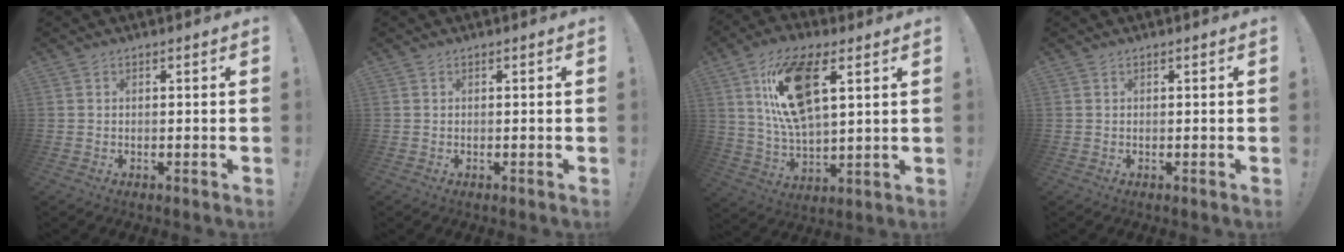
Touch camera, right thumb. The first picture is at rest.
{"total": 0.0}
{"total": 18.4, "force": [7.3, 8.4, 14.6], "torque": [-0.269, -0.014, 0.122]}
{"total": 0.0}